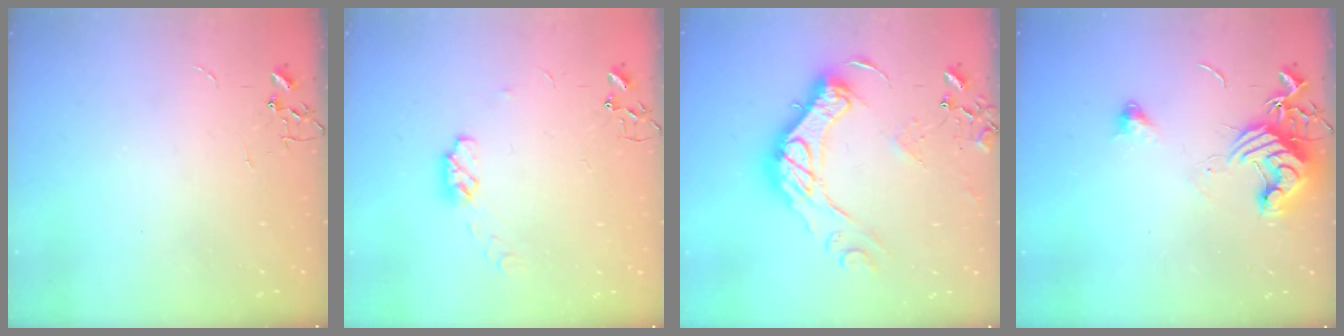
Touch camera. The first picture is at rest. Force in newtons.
{"total": 6.1, "press": 6.1, "slide": 0.3}
{"total": 18.4, "press": 18.3, "slide": 1.2}
{"total": 12.3, "press": 12.2, "slide": 1.6}